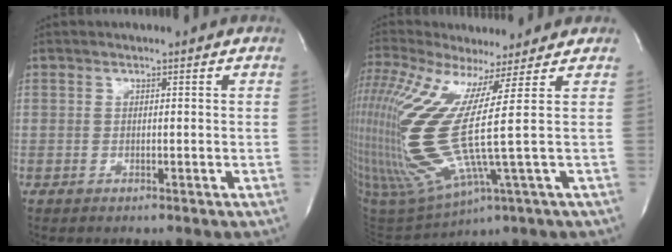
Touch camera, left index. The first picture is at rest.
{"total": 18.6, "force": [4.7, 0.3, 18.0], "torque": [-0.416, -0.008, 0.094]}